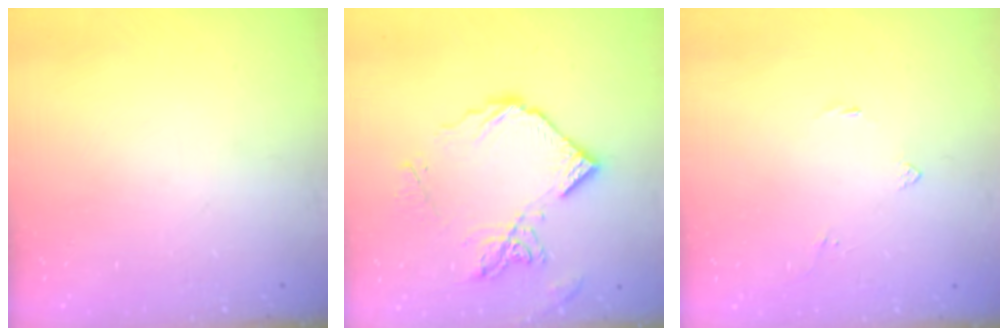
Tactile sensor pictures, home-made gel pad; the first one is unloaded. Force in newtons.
{"total": 11.6, "press": 11.5, "slide": 1.3}
{"total": 2.7, "press": 2.7, "slide": 0.5}